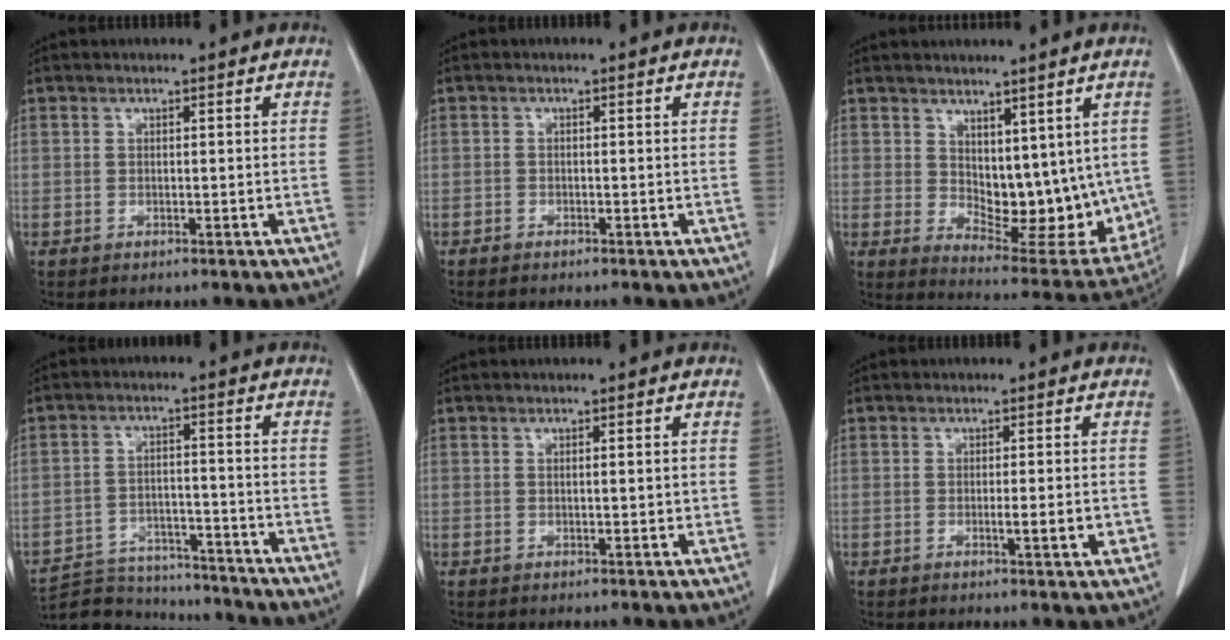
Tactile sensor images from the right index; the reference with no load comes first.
{"total": 0.8, "force": [-0.8, 0.2, 0.3], "torque": [-0.004, 0.000, -0.014]}
{"total": 12.6, "force": [2.6, 6.4, 10.5], "torque": [-0.137, -0.018, 0.061]}
{"total": 12.1, "force": [-11.7, 2.4, 1.7], "torque": [-0.025, 0.013, -0.183]}
{"total": 1.6, "force": [0.1, 0.4, 1.5], "torque": [-0.024, -0.002, 0.003]}
{"total": 3.4, "force": [-0.8, 0.5, 3.3], "torque": [-0.048, -0.003, -0.011]}